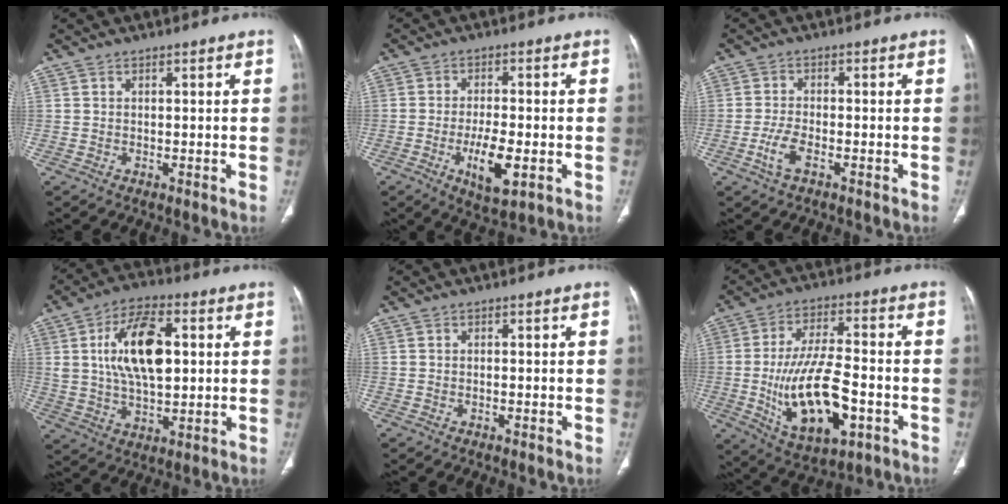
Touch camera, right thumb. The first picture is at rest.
{"total": 8.2, "force": [-2.7, 3.0, 7.2], "torque": [-0.123, -0.003, -0.040]}
{"total": 3.4, "force": [-1.5, 1.3, 2.7], "torque": [-0.061, 0.010, -0.030]}
{"total": 15.5, "force": [3.0, 8.1, 12.9], "torque": [-0.217, 0.001, 0.053]}
{"total": 0.0}
{"total": 17.9, "force": [-4.7, 7.9, 15.4], "torque": [-0.270, 0.015, -0.068]}